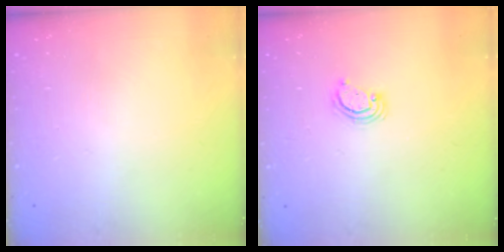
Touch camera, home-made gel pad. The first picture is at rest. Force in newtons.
{"total": 2.6, "press": 2.6, "slide": 0.3}